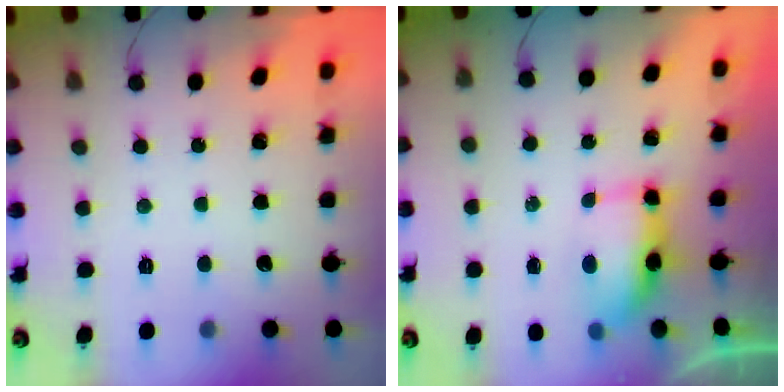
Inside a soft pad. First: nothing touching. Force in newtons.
{"total": 6.7, "press": 6.7, "slide": 0.5}